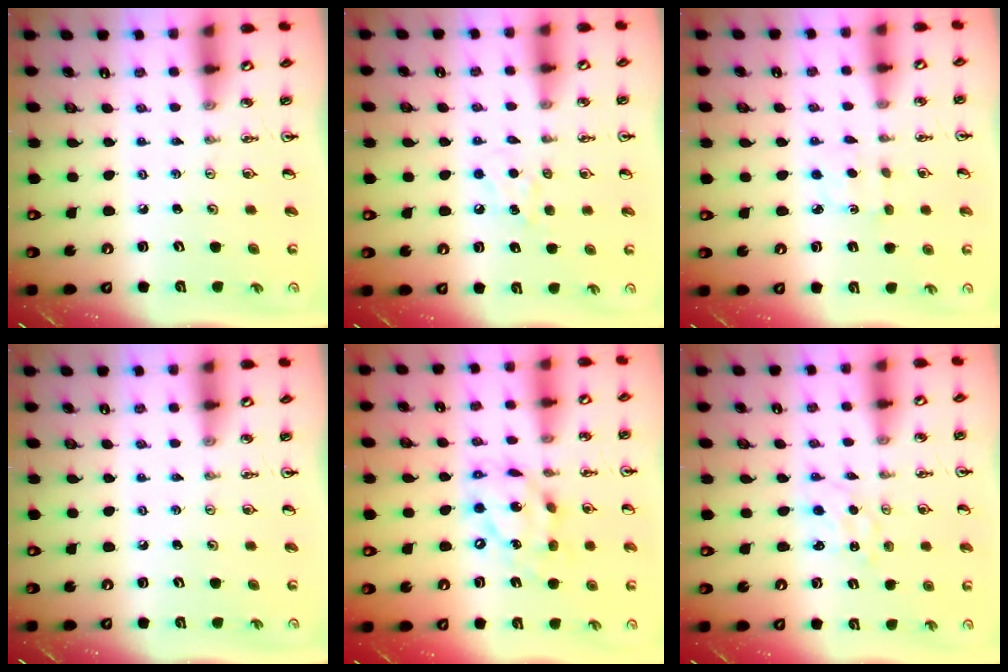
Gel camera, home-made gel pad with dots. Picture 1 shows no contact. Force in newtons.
{"total": 5.9, "press": 5.9, "slide": 0.8}
{"total": 2.3, "press": 2.3, "slide": 0.3}
{"total": 0.0}
{"total": 16.1, "press": 16.0, "slide": 1.9}
{"total": 0.6, "press": 0.6, "slide": 0.1}